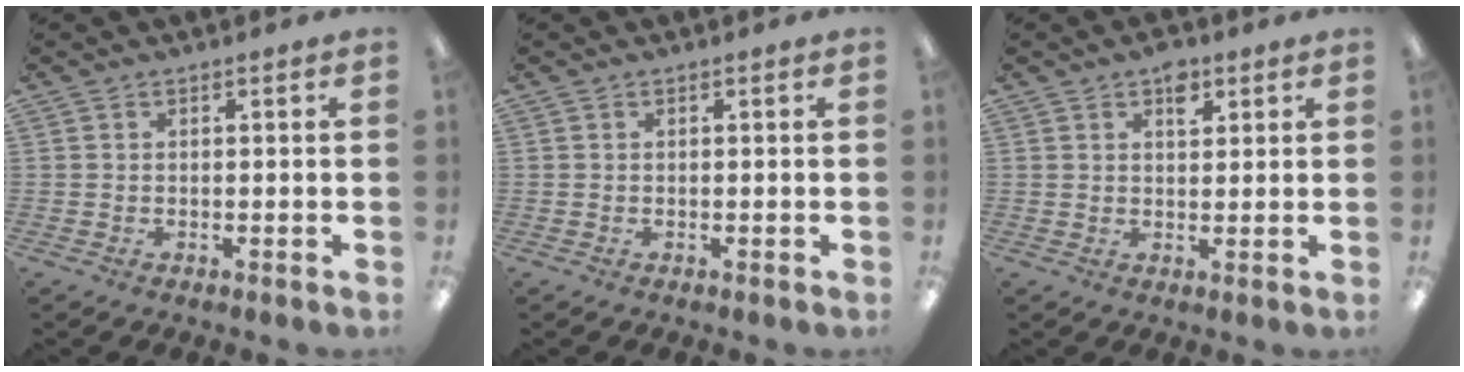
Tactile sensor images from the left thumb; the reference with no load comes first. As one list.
[{"total": 0.0}, {"total": 4.3, "force": [2.5, 2.4, 2.5], "torque": [-0.021, -0.008, 0.038]}]